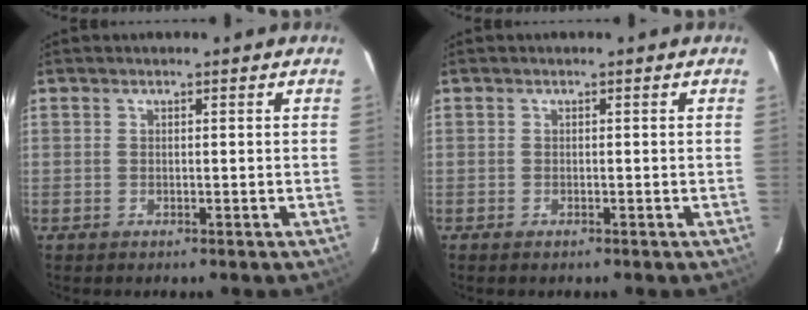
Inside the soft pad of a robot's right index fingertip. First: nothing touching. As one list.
[{"total": 0.5, "force": [-0.5, 0.2, 0.2], "torque": [-0.006, -0.003, -0.009]}]